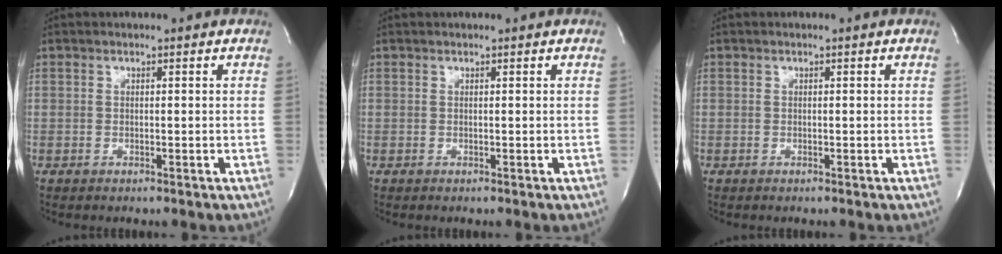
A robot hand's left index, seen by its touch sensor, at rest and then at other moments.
{"total": 1.0, "force": [0.9, 0.2, 0.3], "torque": [-0.007, 0.018, 0.013]}
{"total": 0.0}